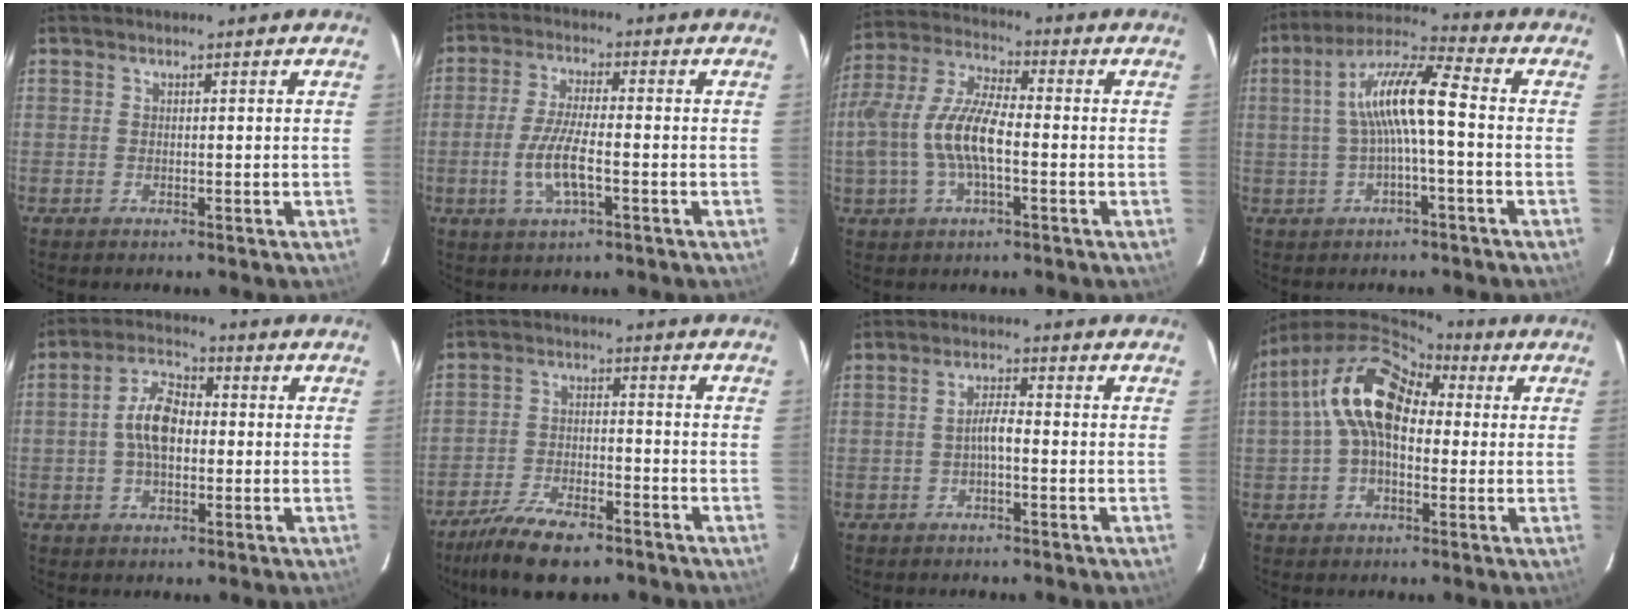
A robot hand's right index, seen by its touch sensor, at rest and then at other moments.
{"total": 7.9, "force": [-2.4, 2.2, 7.2], "torque": [-0.149, -0.007, -0.045]}
{"total": 13.3, "force": [-2.3, 5.0, 12.1], "torque": [-0.255, 0.006, -0.045]}
{"total": 10.3, "force": [-0.3, 1.4, 10.2], "torque": [-0.198, 0.024, -0.006]}
{"total": 7.9, "force": [-0.4, 4.4, 6.5], "torque": [-0.128, 0.018, -0.008]}
{"total": 12.2, "force": [-9.3, 4.2, 6.8], "torque": [-0.158, -0.017, -0.164]}
{"total": 2.7, "force": [-1.0, 0.5, 2.4], "torque": [-0.049, 0.008, -0.019]}
{"total": 12.7, "force": [1.9, 7.4, 10.2], "torque": [-0.182, 0.030, 0.025]}